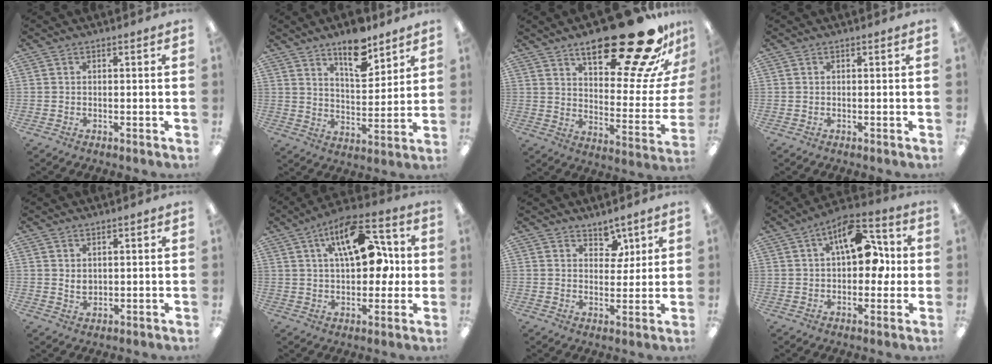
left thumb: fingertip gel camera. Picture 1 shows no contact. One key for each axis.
{"total": 11.9, "fx": 8.7, "fy": 4.8, "fz": 6.5, "tx": -0.085, "ty": -0.052, "tz": 0.148}
{"total": 28.9, "fx": 20.2, "fy": 8.7, "fz": 18.8, "tx": -0.247, "ty": -0.138, "tz": 0.316}
{"total": 0.0}
{"total": 2.3, "fx": 1.2, "fy": 1.7, "fz": 1.1, "tx": -0.014, "ty": -0.002, "tz": 0.020}
{"total": 17.1, "fx": 5.9, "fy": 8.8, "fz": 13.4, "tx": -0.209, "ty": -0.004, "tz": 0.099}
{"total": 5.2, "fx": 3.8, "fy": 3.3, "fz": 1.3, "tx": -0.001, "ty": -0.021, "tz": 0.064}
{"total": 13.8, "fx": 4.1, "fy": 7.7, "fz": 10.6, "tx": -0.144, "ty": -0.001, "tz": 0.070}